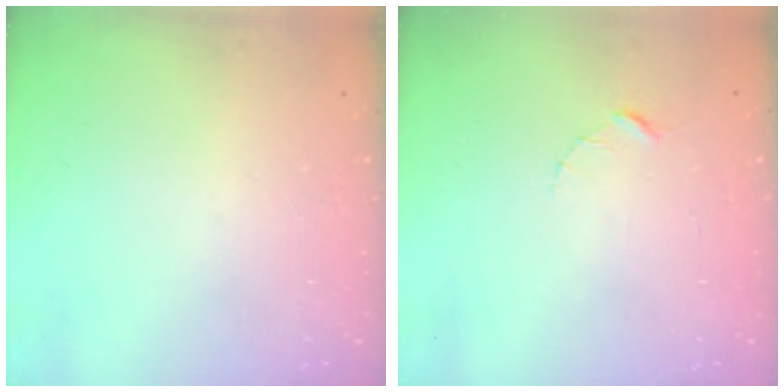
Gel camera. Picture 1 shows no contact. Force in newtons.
{"total": 1.5, "press": 1.5, "slide": 0.2}